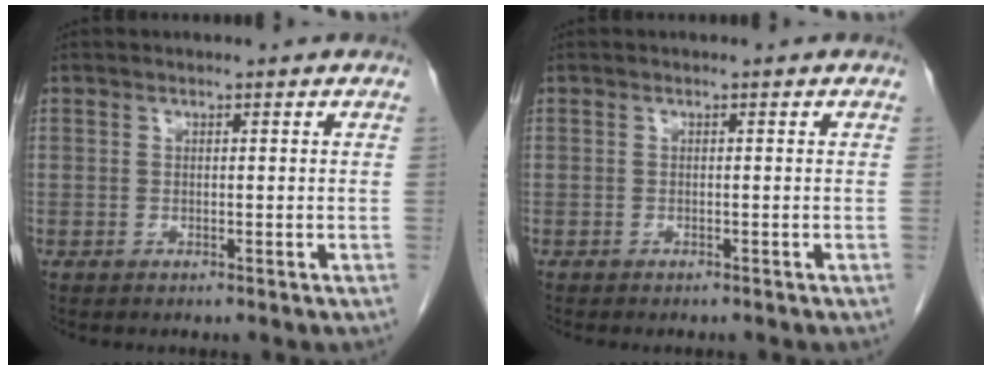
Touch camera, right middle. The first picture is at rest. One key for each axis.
{"total": 2.1, "fx": -1.8, "fy": 0.4, "fz": 0.8, "tx": -0.017, "ty": -0.006, "tz": -0.020}